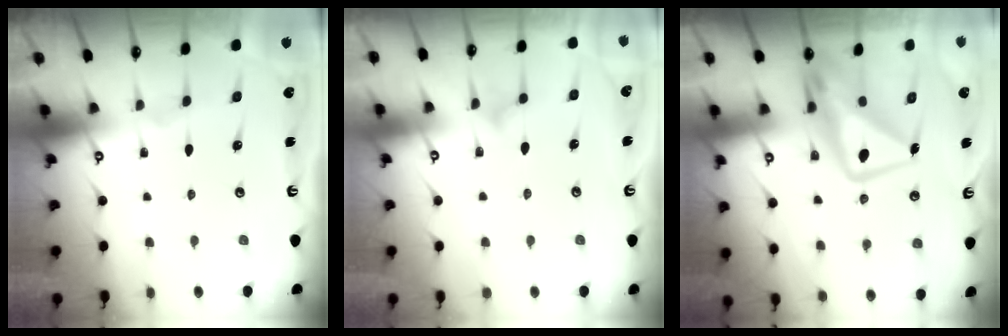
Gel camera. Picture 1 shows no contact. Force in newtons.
{"total": 7.9, "press": 7.9, "slide": 0.6}
{"total": 12.2, "press": 12.2, "slide": 1.1}